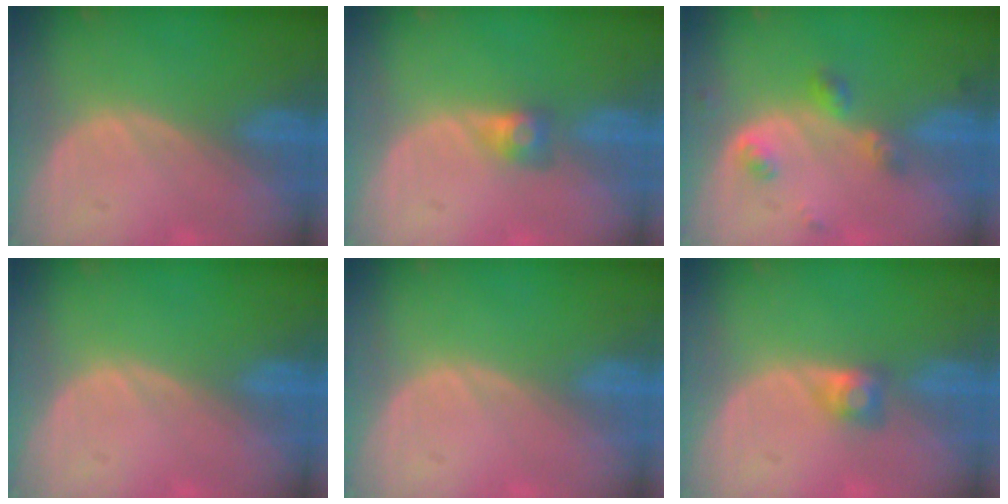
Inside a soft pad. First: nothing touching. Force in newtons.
{"total": 2.8, "press": 2.4, "slide": 1.5}
{"total": 4.4, "press": 4.0, "slide": 1.9}
{"total": 0.0}
{"total": 0.0}
{"total": 2.7, "press": 2.5, "slide": 1.1}